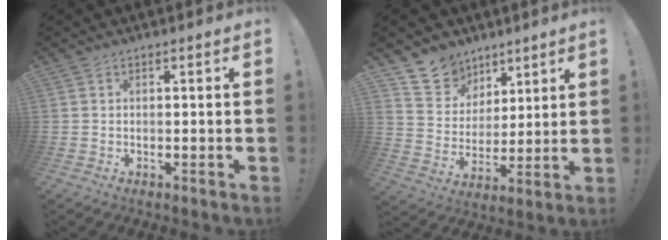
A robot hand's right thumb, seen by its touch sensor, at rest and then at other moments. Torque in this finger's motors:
{"motor_torque": [-0.54, 0.58, 0.20, 0.12, 0.00]}